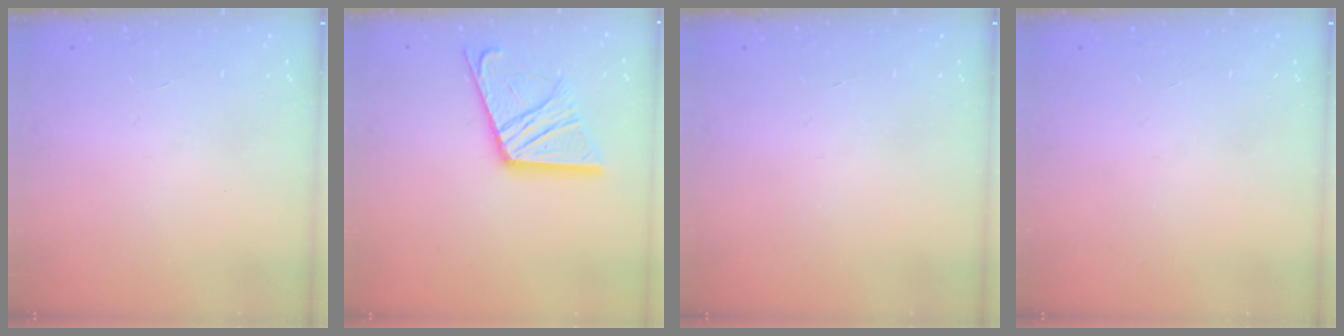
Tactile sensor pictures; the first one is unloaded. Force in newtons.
{"total": 17.7, "press": 17.6, "slide": 1.9}
{"total": 0.0}
{"total": 0.0}